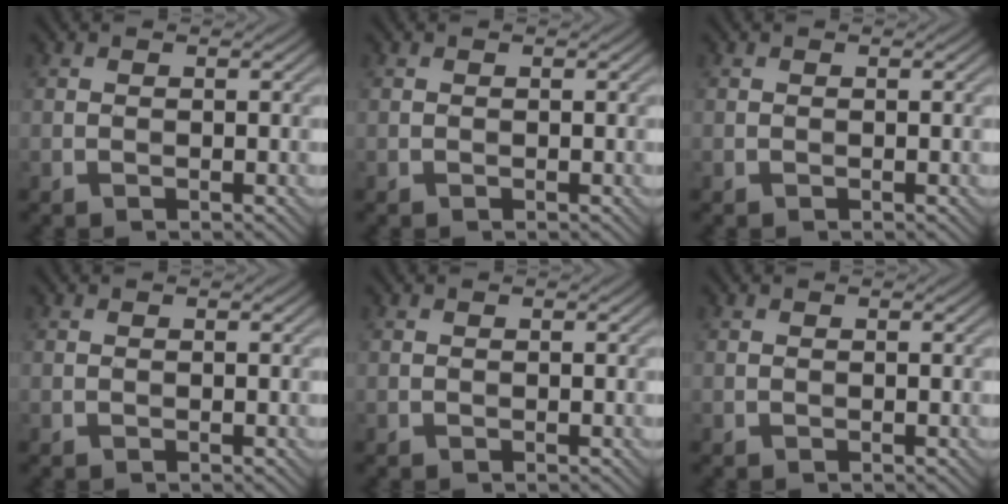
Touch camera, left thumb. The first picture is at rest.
{"total": 0.0}
{"total": 0.0}
{"total": 0.0}
{"total": 0.0}
{"total": 0.0}